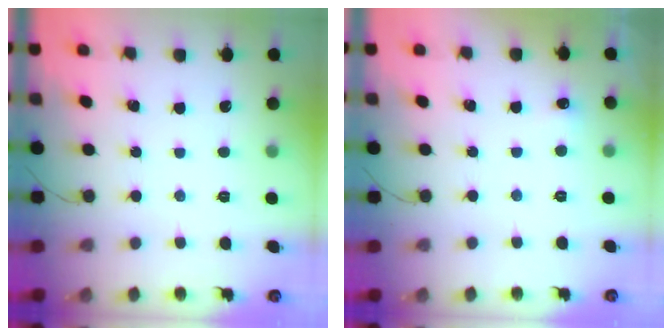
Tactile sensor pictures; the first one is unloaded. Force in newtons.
{"total": 3.4, "press": 3.3, "slide": 0.9}